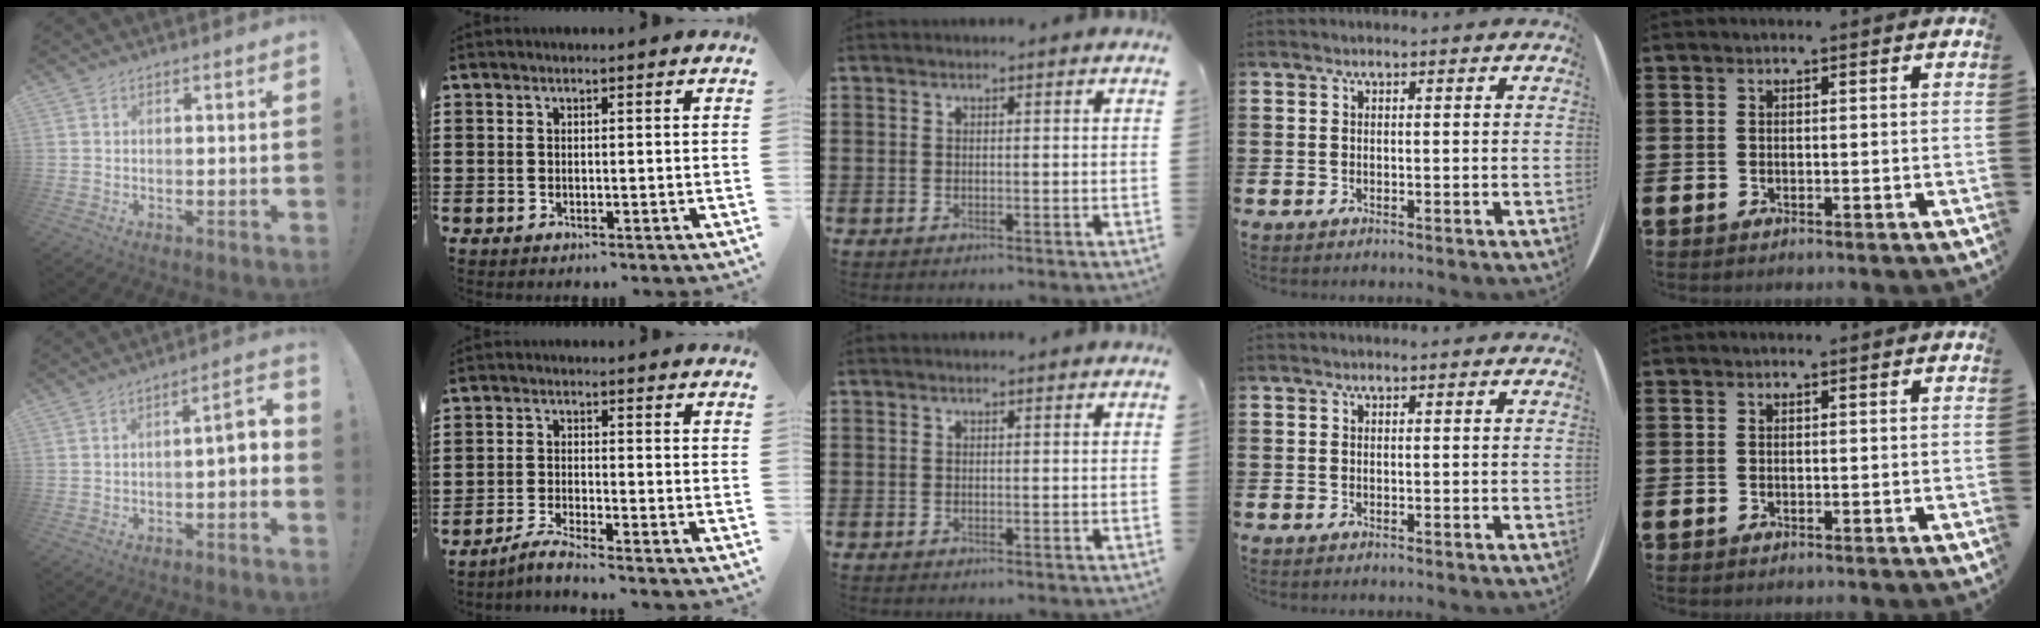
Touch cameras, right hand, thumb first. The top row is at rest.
{"thumb": {"total": 4.9, "force": [-1.6, 0.7, 4.6], "torque": [-0.064, 0.000, -0.033]}, "index": {"total": 2.7, "force": [-2.6, -0.4, 0.9], "torque": [-0.024, 0.001, -0.052]}}